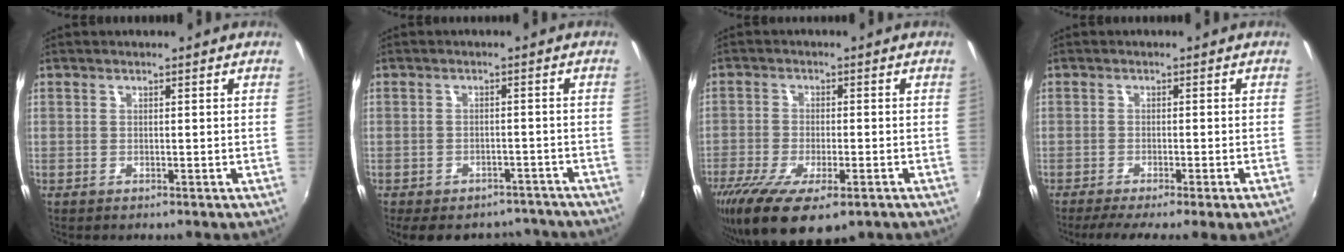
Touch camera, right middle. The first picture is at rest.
{"total": 13.2, "force": [-10.9, 5.8, 4.7], "torque": [-0.100, 0.002, -0.130]}
{"total": 13.9, "force": [-8.8, 4.8, 9.7], "torque": [-0.204, -0.050, -0.141]}
{"total": 6.3, "force": [-4.6, -1.2, 4.1], "torque": [-0.074, -0.019, -0.069]}